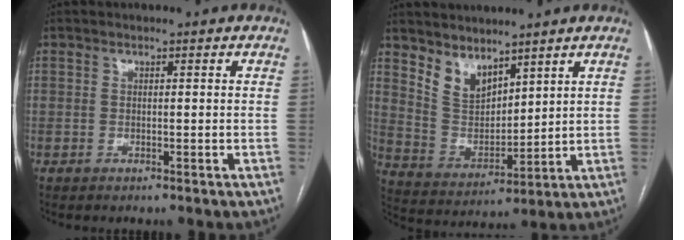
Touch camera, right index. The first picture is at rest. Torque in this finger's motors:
{"motor_torque": [0.56, 0.45, 0.11, 0.05]}